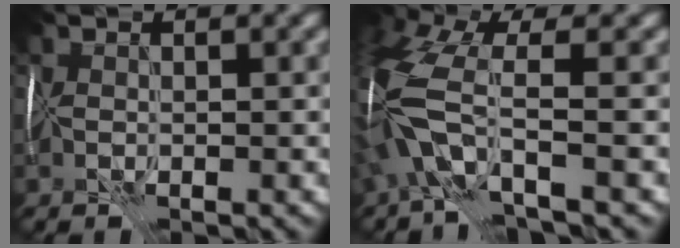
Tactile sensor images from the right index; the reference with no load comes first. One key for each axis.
{"total": 7.4, "fx": -1.6, "fy": 2.9, "fz": 6.6, "tx": -0.154, "ty": 0.016, "tz": -0.046}